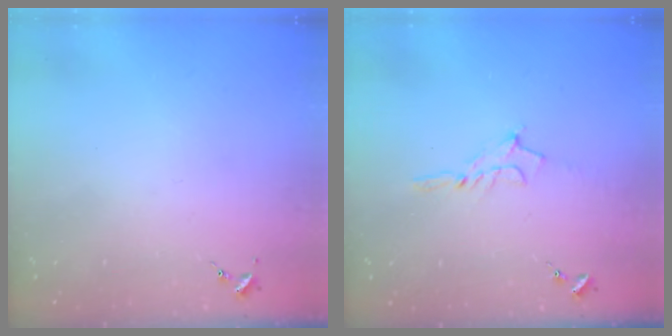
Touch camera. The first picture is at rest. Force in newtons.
{"total": 6.4, "press": 6.4, "slide": 0.7}